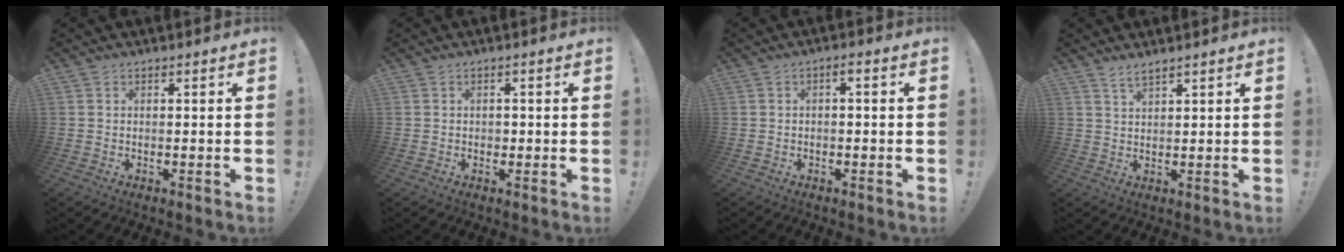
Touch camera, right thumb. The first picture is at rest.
{"total": 1.2, "force": [-0.5, 1.0, 0.5], "torque": [-0.012, 0.005, -0.009]}
{"total": 1.8, "force": [-0.9, 0.5, 1.5], "torque": [-0.029, 0.011, -0.018]}
{"total": 2.6, "force": [2.3, 0.2, 1.2], "torque": [-0.022, -0.016, 0.041]}